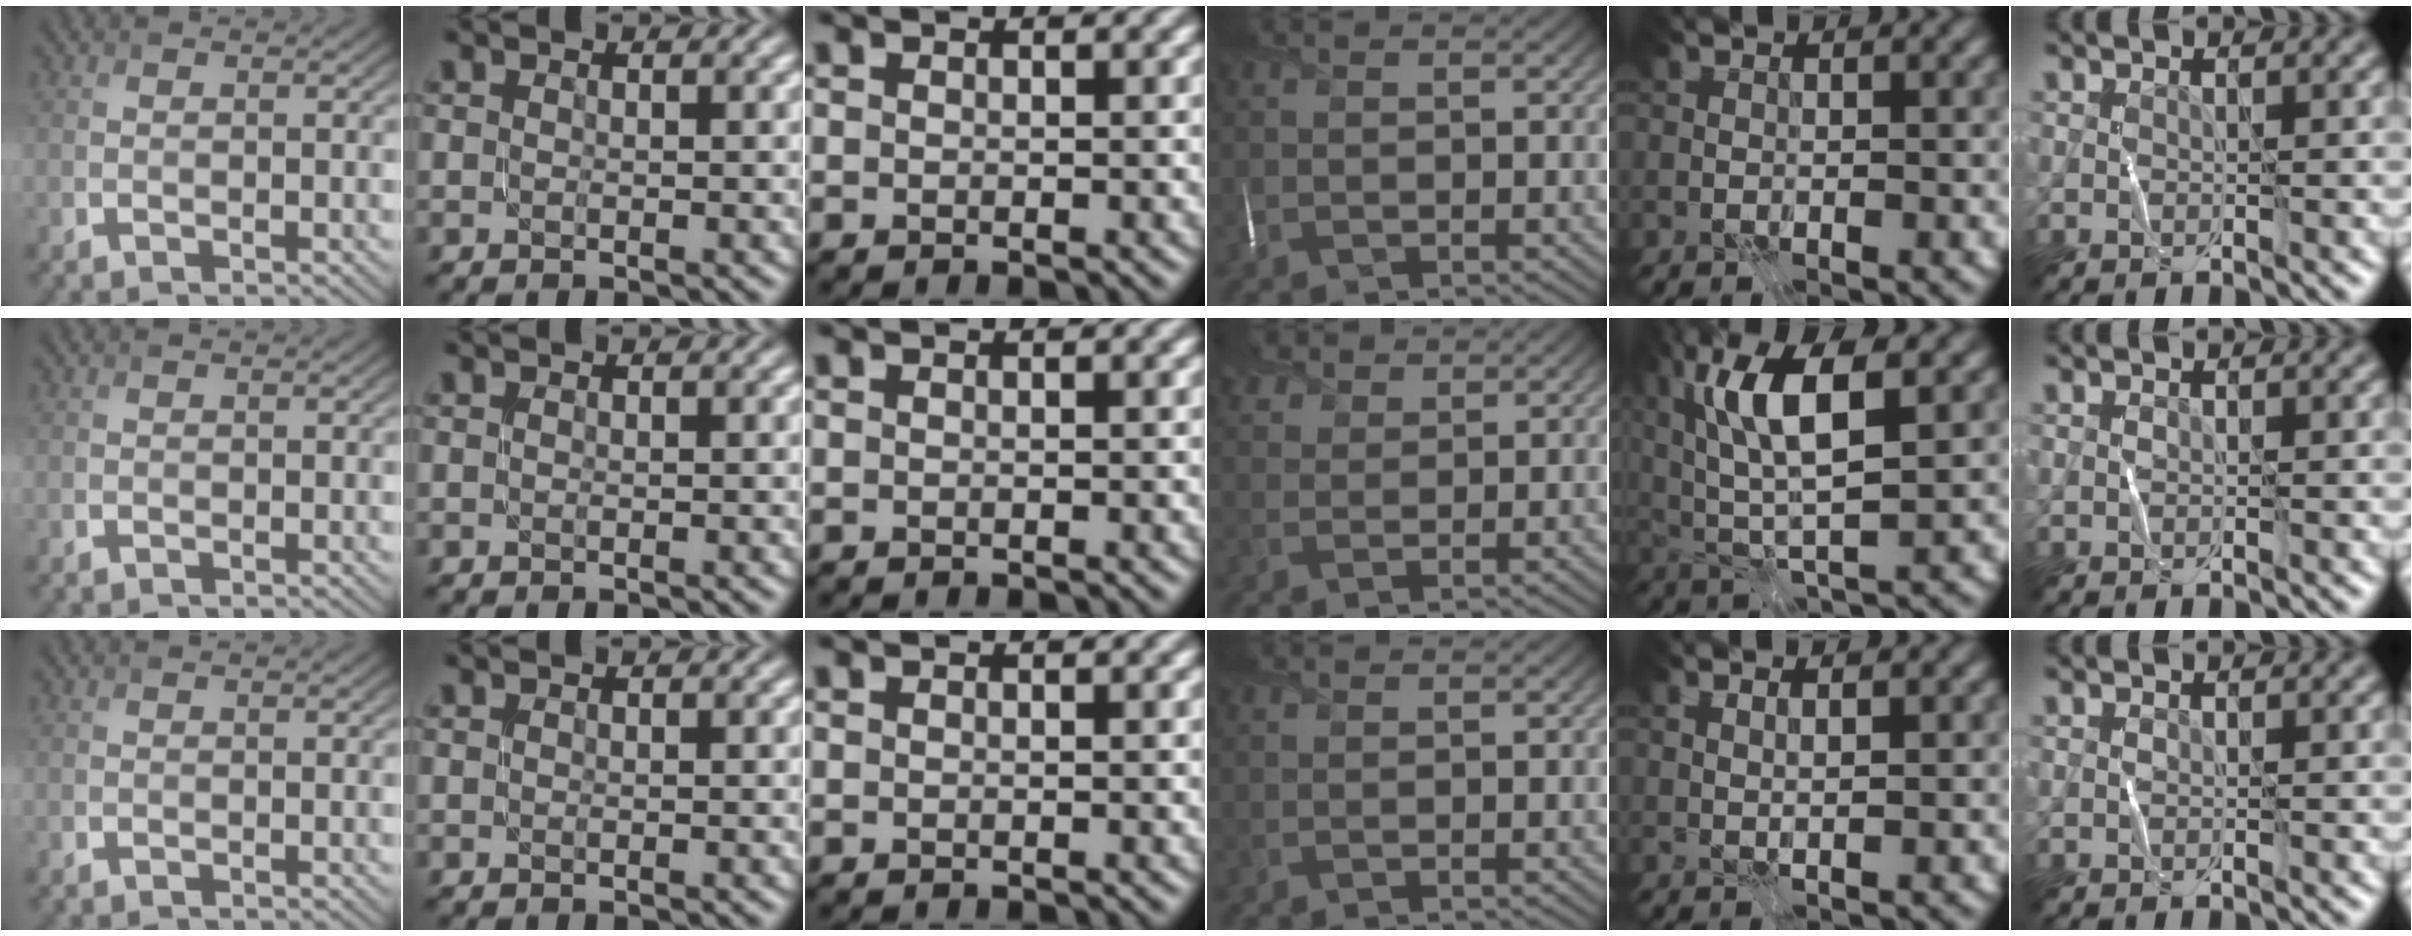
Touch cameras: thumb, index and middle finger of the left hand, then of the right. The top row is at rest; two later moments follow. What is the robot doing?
{"motion": "fold", "object": "scarf"}